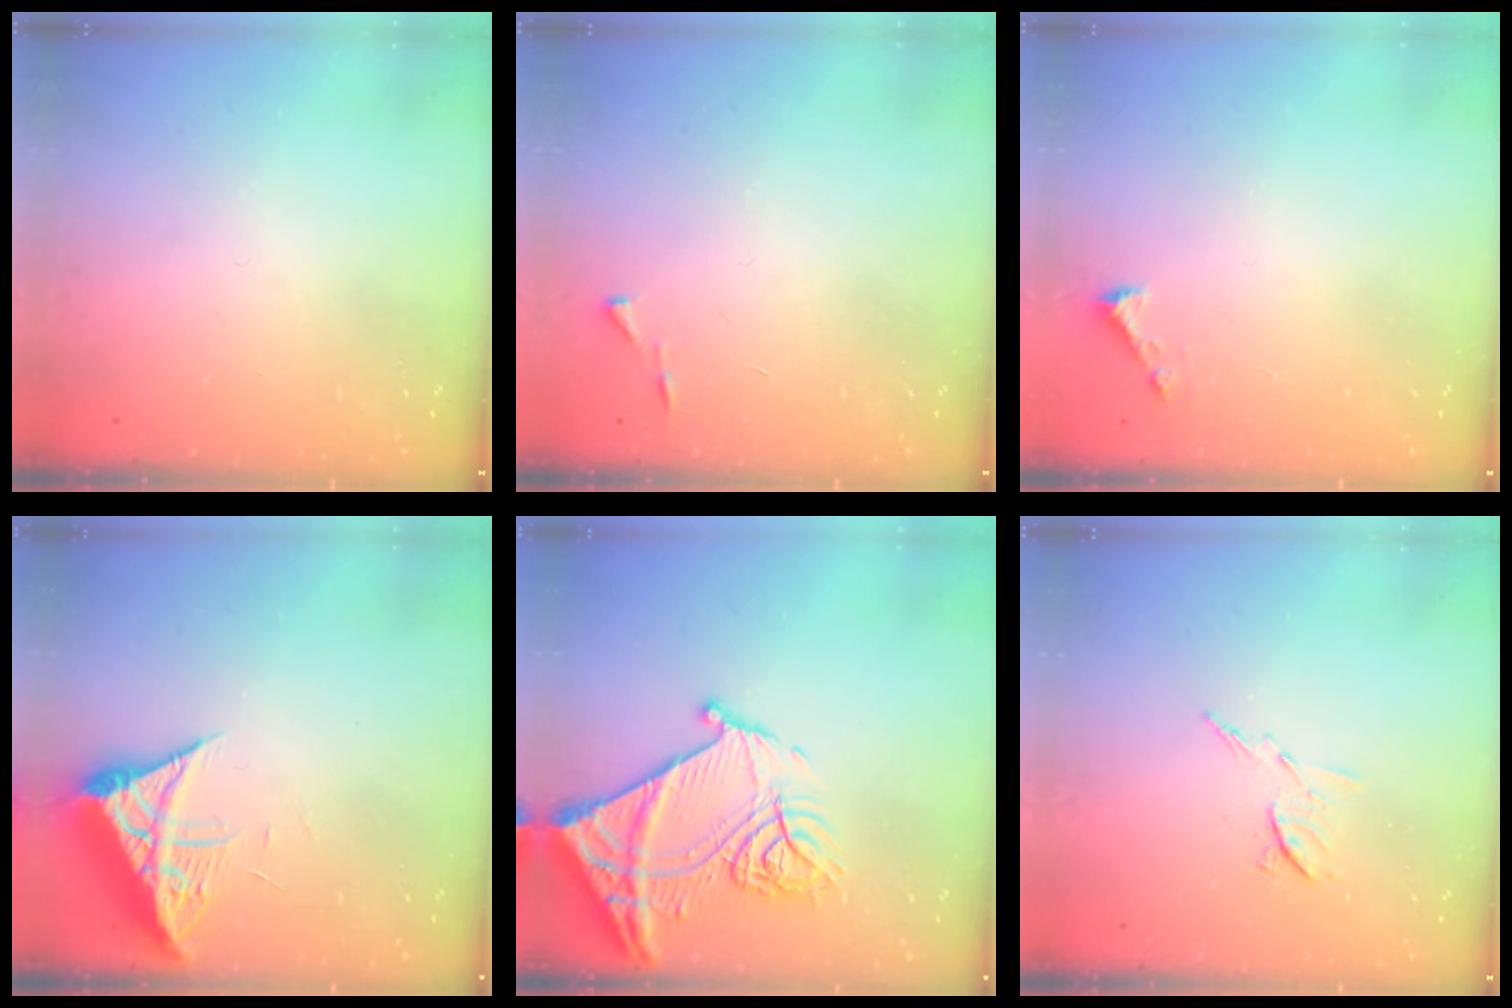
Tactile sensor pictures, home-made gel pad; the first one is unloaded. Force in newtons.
{"total": 3.1, "press": 3.1, "slide": 0.3}
{"total": 1.6, "press": 1.6, "slide": 0.1}
{"total": 7.2, "press": 7.2, "slide": 0.8}
{"total": 19.8, "press": 19.7, "slide": 2.1}
{"total": 6.8, "press": 6.8, "slide": 0.5}